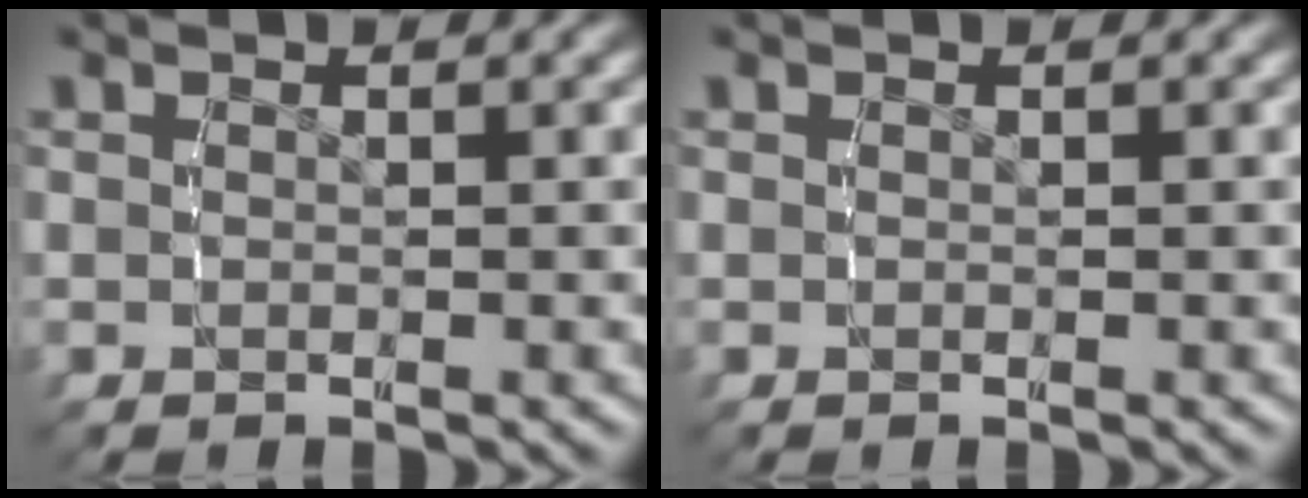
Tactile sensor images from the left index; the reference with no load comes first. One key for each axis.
{"total": 0.0}